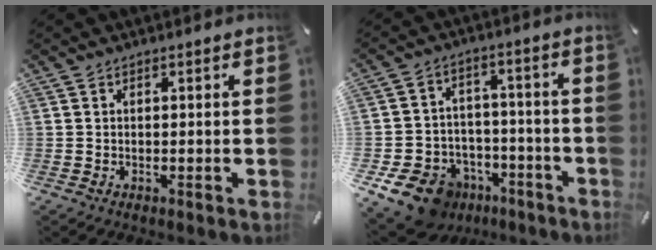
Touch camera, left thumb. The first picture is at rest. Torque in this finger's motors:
{"motor_torque": [0.69, 1.19, 0.27, 0.26, 0.24]}